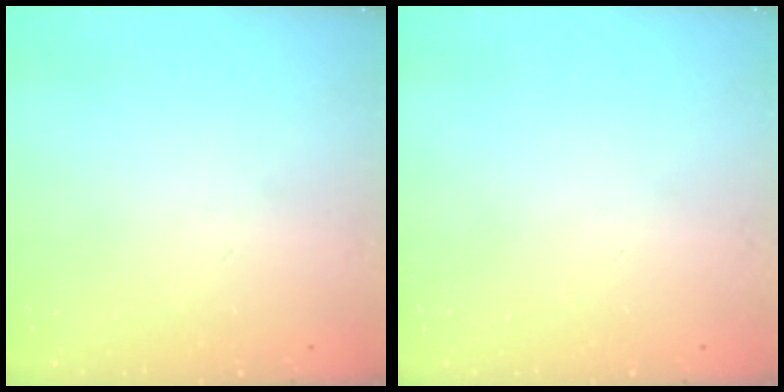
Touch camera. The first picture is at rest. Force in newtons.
{"total": 0.0}